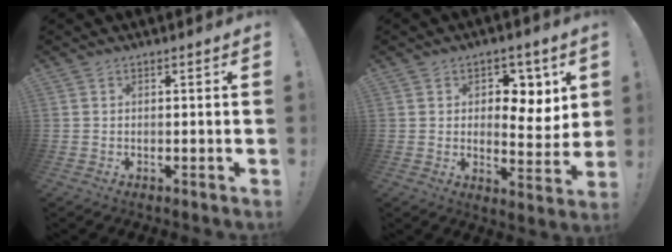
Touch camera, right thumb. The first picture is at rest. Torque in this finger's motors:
{"motor_torque": [-0.55, 0.45, 0.18, 0.59, 0.15]}